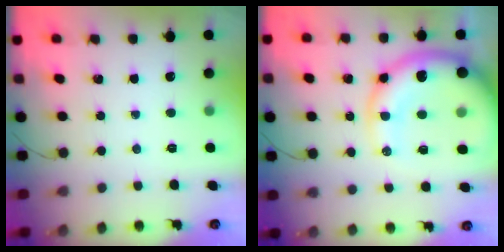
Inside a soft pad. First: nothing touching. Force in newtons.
{"total": 21.1, "press": 20.5, "slide": 4.8}